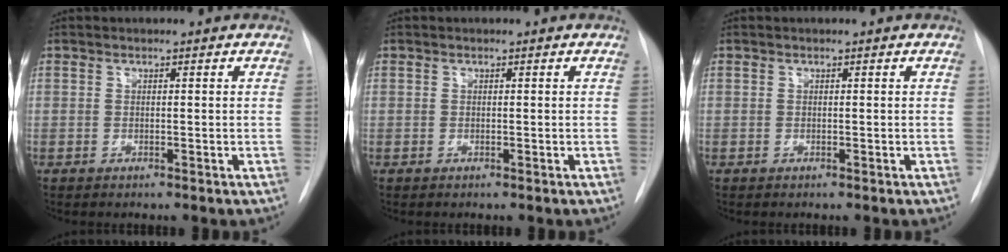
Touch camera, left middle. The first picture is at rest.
{"total": 0.0}
{"total": 0.0}